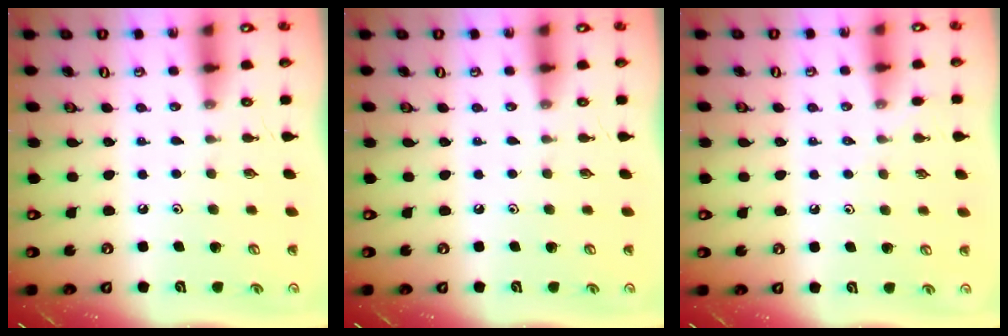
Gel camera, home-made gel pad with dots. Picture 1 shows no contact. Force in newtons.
{"total": 0.0}
{"total": 3.3, "press": 3.2, "slide": 0.6}